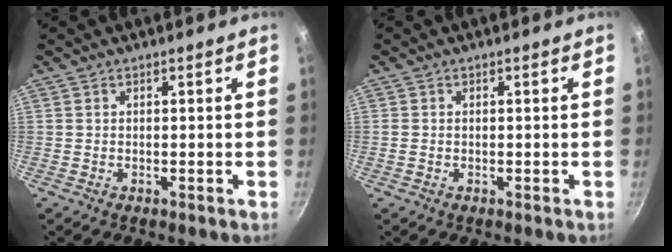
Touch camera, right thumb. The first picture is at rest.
{"total": 0.8, "force": [-0.1, 0.7, 0.4], "torque": [-0.011, 0.000, -0.001]}